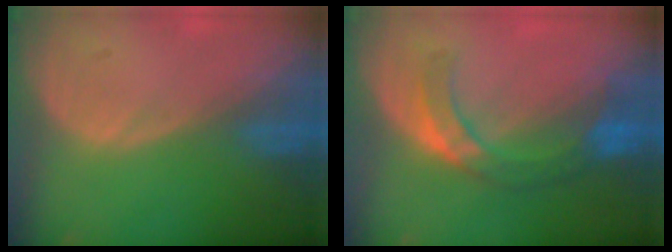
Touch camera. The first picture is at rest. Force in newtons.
{"total": 7.3, "press": 6.5, "slide": 3.3}